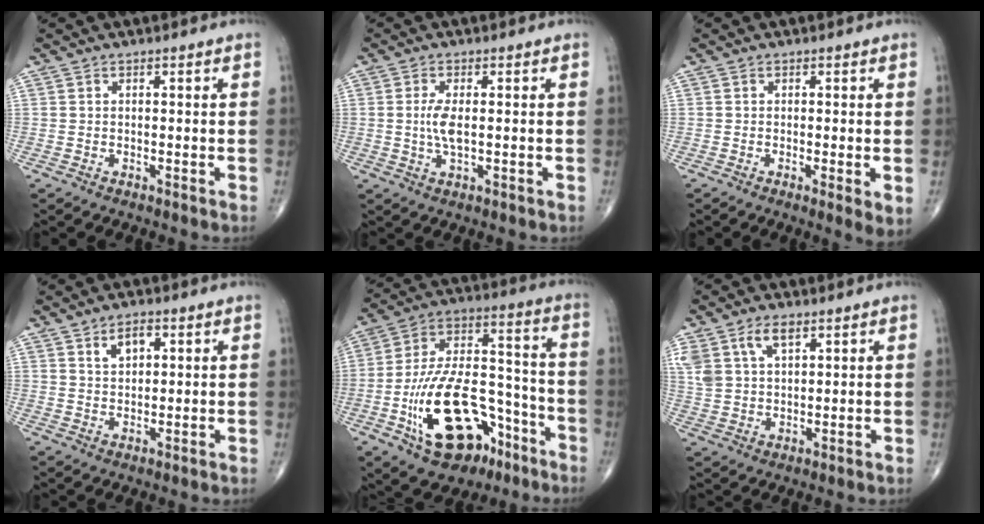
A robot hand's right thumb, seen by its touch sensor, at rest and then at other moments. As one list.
[{"total": 3.9, "force": [0.1, 1.4, 3.7], "torque": [-0.086, -0.005, 0.002]}, {"total": 3.1, "force": [-0.5, 0.6, 3.0], "torque": [-0.055, -0.014, -0.012]}, {"total": 4.2, "force": [1.9, 2.4, 2.9], "torque": [-0.038, -0.006, 0.034]}, {"total": 22.8, "force": [-10.5, 12.4, 16.0], "torque": [-0.264, 0.082, -0.160]}, {"total": 8.6, "force": [4.5, 4.8, 5.6], "torque": [-0.112, -0.007, 0.095]}]